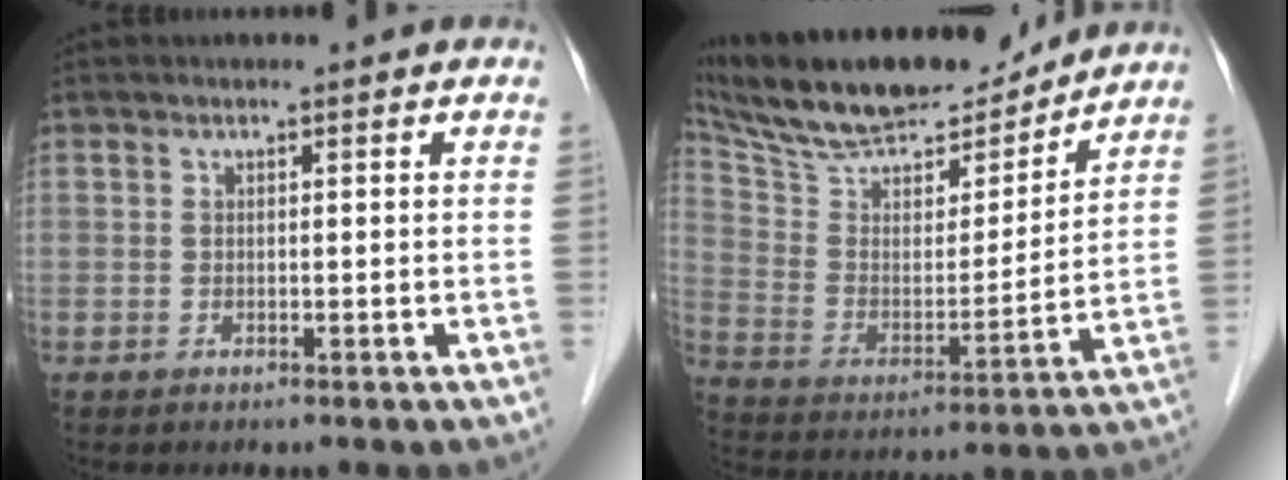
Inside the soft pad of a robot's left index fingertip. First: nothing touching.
{"total": 21.8, "force": [18.8, 5.2, 9.6], "torque": [-0.169, 0.014, 0.316]}